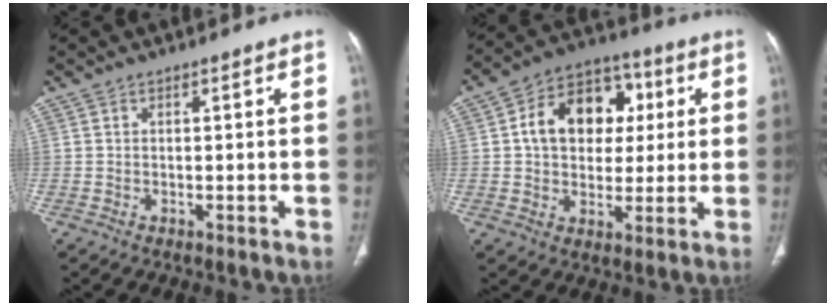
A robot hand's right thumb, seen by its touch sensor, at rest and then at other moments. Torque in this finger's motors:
{"motor_torque": [1.44, 2.44, 1.50, -0.15, 0.10]}